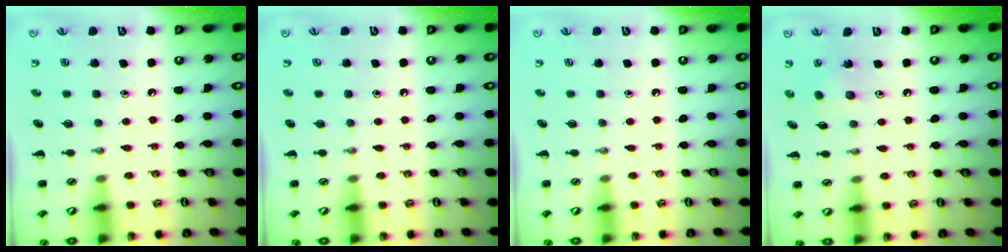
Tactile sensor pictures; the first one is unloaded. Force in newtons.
{"total": 0.0}
{"total": 0.0}
{"total": 3.1, "press": 3.0, "slide": 0.8}